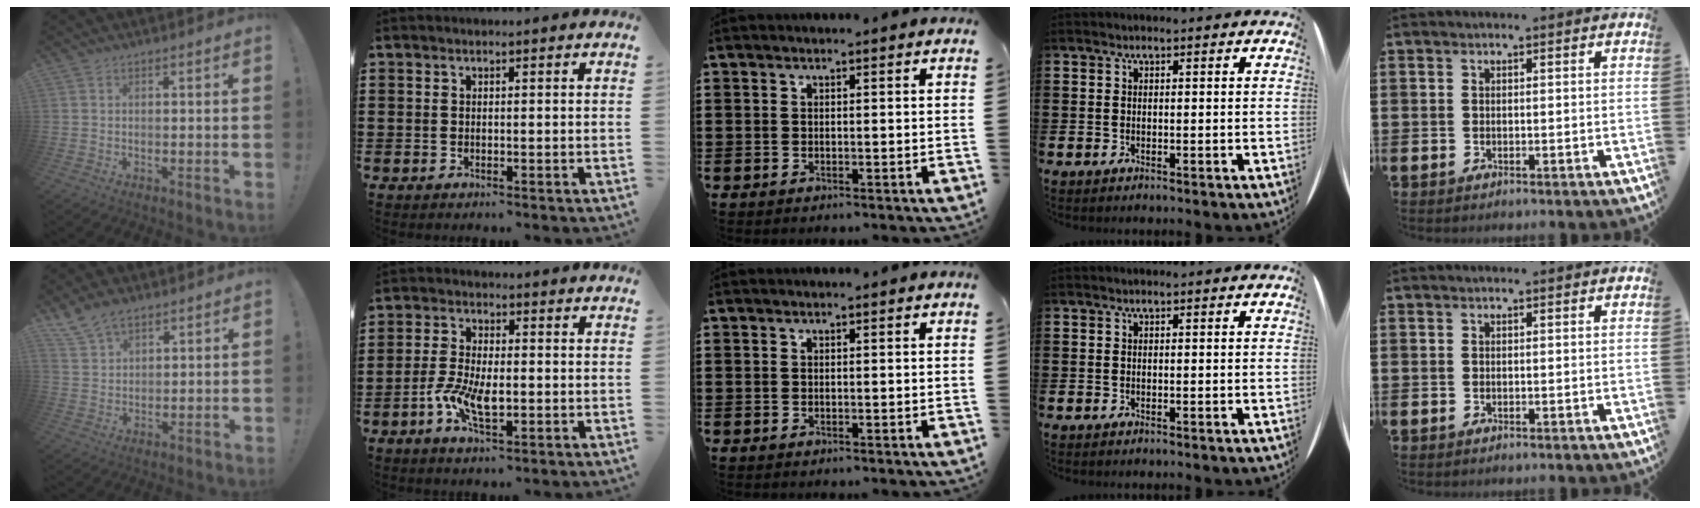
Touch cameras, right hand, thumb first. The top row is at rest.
{"thumb": {"total": 6.9, "force": [5.4, 3.6, 2.5], "torque": [-0.052, -0.026, 0.107]}, "index": {"total": 6.7, "force": [-2.0, 2.8, 5.8], "torque": [-0.123, 0.000, -0.040]}}